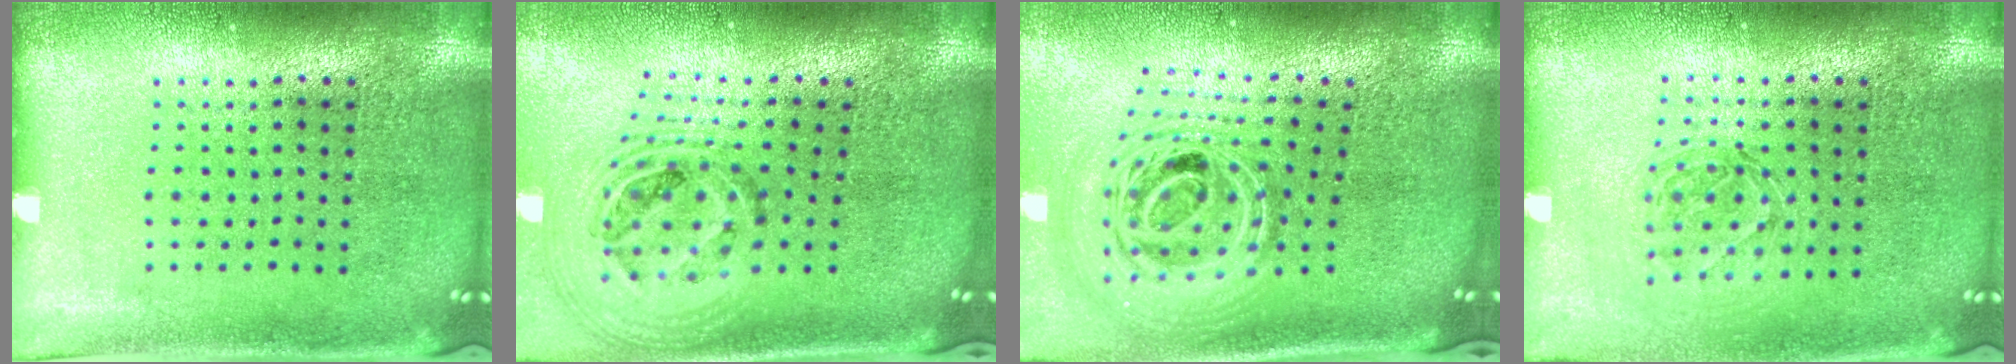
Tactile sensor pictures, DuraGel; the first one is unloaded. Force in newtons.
{"total": 1.8, "press": 1.5, "slide": 1.1}
{"total": 2.9, "press": 2.0, "slide": 2.1}
{"total": 1.3, "press": 1.1, "slide": 0.8}